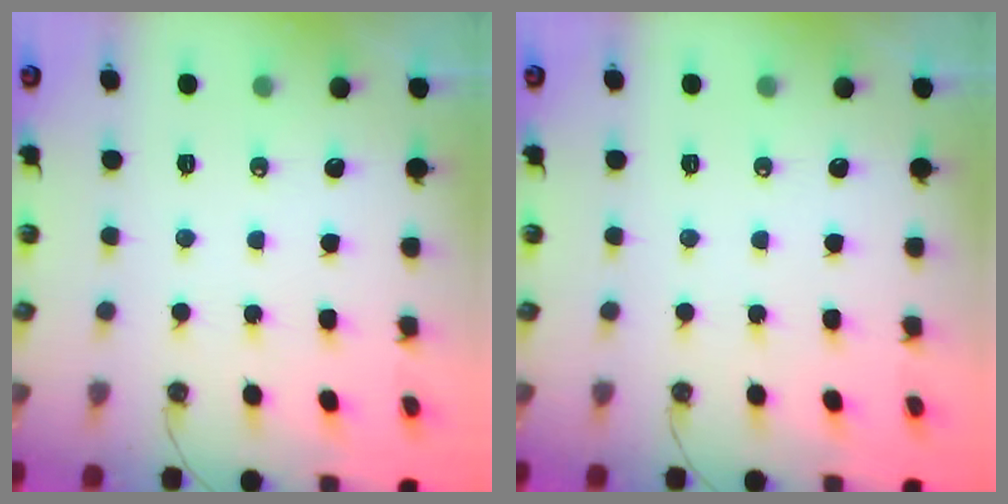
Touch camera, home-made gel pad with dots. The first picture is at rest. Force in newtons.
{"total": 0.0}